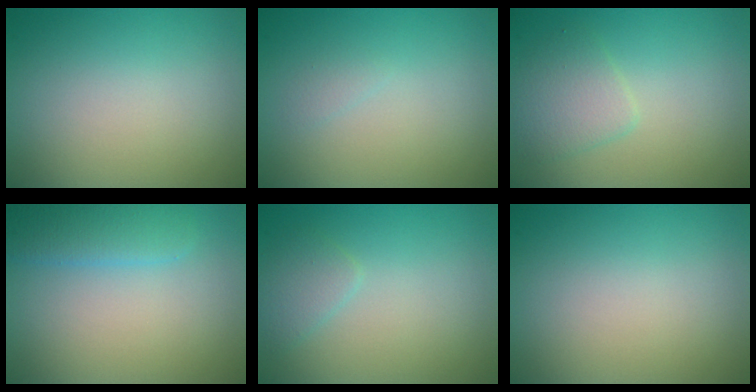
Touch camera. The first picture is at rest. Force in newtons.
{"total": 0.5, "press": 0.5, "slide": 0.0}
{"total": 2.4, "press": 2.4, "slide": 0.1}
{"total": 2.8, "press": 2.8, "slide": 0.1}
{"total": 1.5, "press": 1.5, "slide": 0.1}
{"total": 0.0}